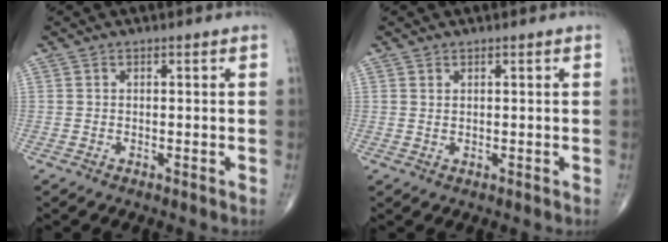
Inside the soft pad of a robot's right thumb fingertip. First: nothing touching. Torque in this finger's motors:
{"motor_torque": [-0.09, -0.15, -0.24, -0.21, 0.00]}